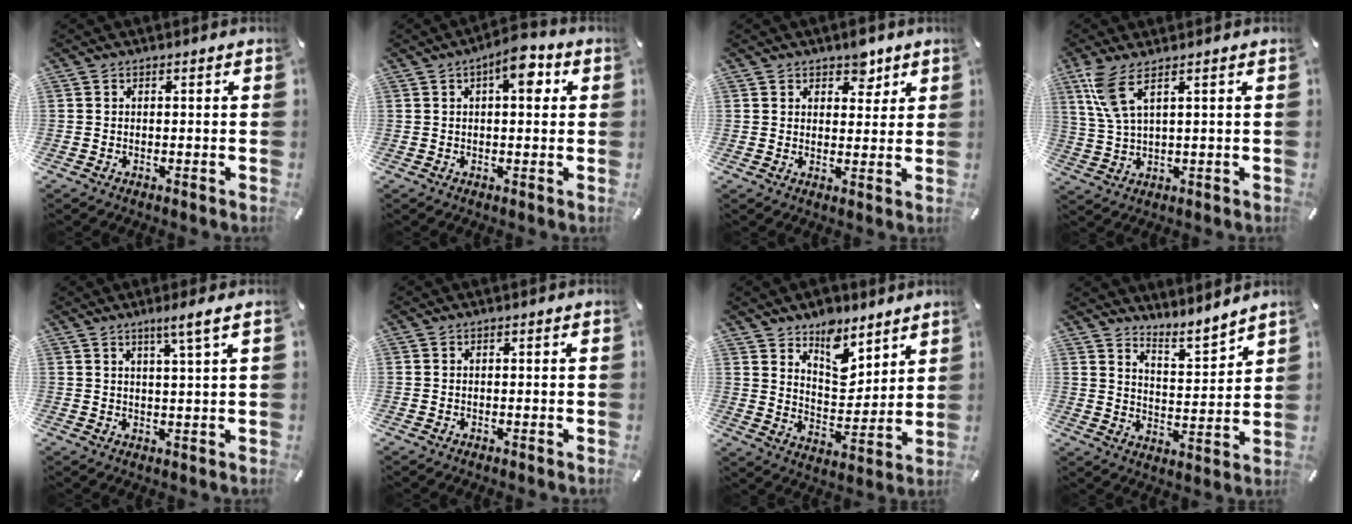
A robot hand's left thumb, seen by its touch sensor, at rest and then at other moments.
{"total": 7.7, "force": [2.7, 3.0, 6.5], "torque": [-0.092, -0.006, 0.037]}
{"total": 5.3, "force": [3.7, 3.4, 1.6], "torque": [0.004, -0.020, 0.060]}
{"total": 7.6, "force": [3.6, 1.9, 6.4], "torque": [-0.139, -0.004, 0.065]}
{"total": 4.9, "force": [2.9, -0.1, 3.9], "torque": [-0.072, -0.009, 0.047]}
{"total": 0.0}
{"total": 10.2, "force": [8.1, 5.6, 2.8], "torque": [-0.028, -0.071, 0.146]}
{"total": 6.1, "force": [5.7, 2.0, 0.5], "torque": [-0.010, -0.066, 0.099]}